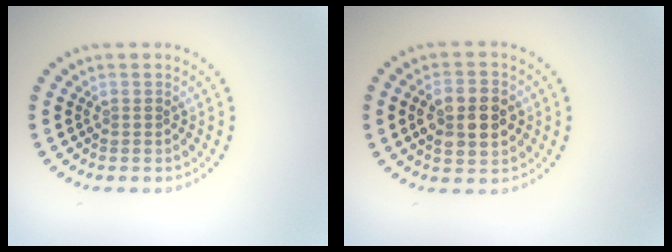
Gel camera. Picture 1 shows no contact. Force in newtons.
{"total": 4.5, "press": 4.5, "slide": 0.0}